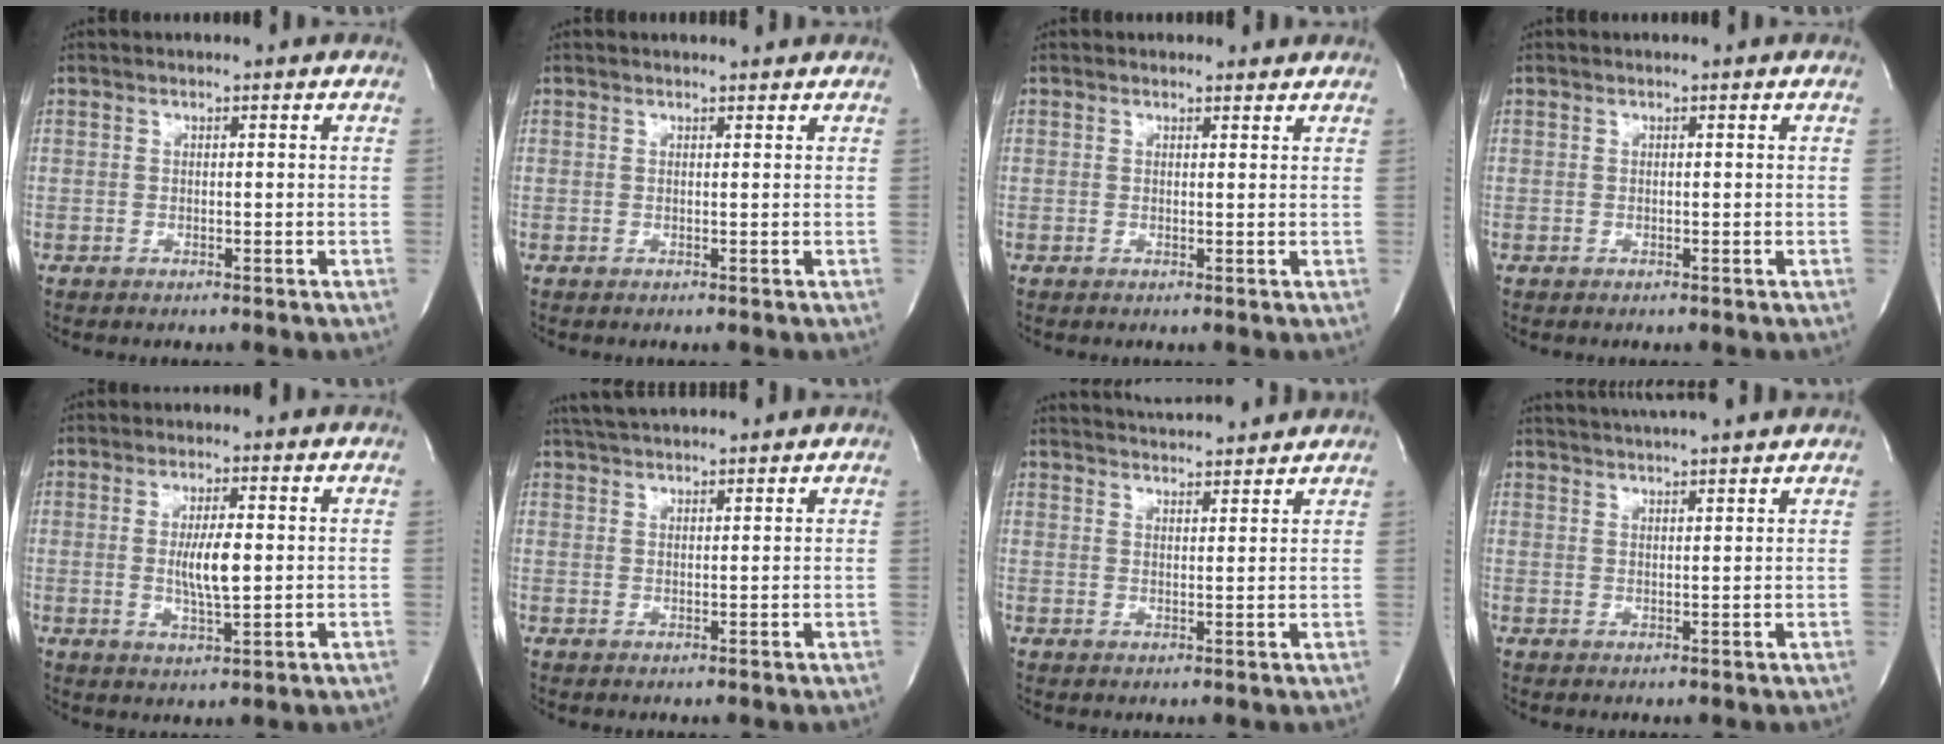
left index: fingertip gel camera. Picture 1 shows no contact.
{"total": 1.7, "force": [1.7, 0.1, 0.2], "torque": [-0.003, 0.007, 0.017]}
{"total": 1.4, "force": [1.2, 0.6, -0.3], "torque": [0.003, -0.002, 0.005]}
{"total": 0.0}
{"total": 5.2, "force": [-0.1, 0.9, 5.1], "torque": [-0.092, -0.009, -0.002]}
{"total": 6.8, "force": [6.4, 0.6, 2.5], "torque": [-0.046, 0.034, 0.102]}
{"total": 10.3, "force": [9.9, 0.9, 2.8], "torque": [-0.049, 0.015, 0.135]}
{"total": 11.1, "force": [10.2, 0.2, 4.3], "torque": [-0.075, 0.022, 0.140]}